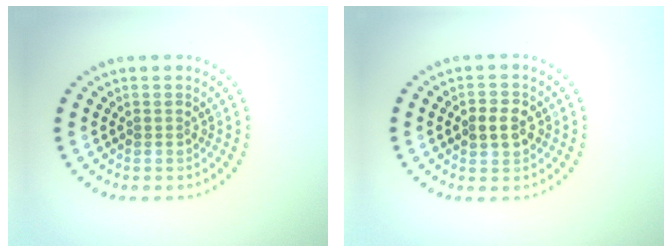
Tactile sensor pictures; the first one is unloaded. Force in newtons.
{"total": 2.7, "press": 2.7, "slide": 0.3}